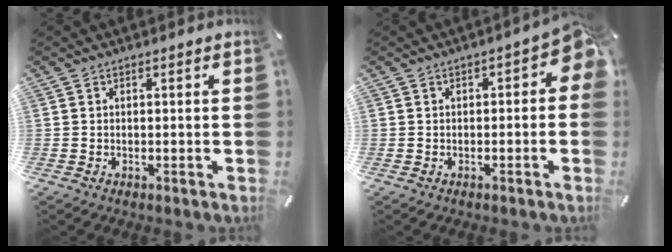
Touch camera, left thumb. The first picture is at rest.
{"total": 4.1, "force": [-0.2, 2.3, 3.3], "torque": [-0.046, 0.007, -0.007]}